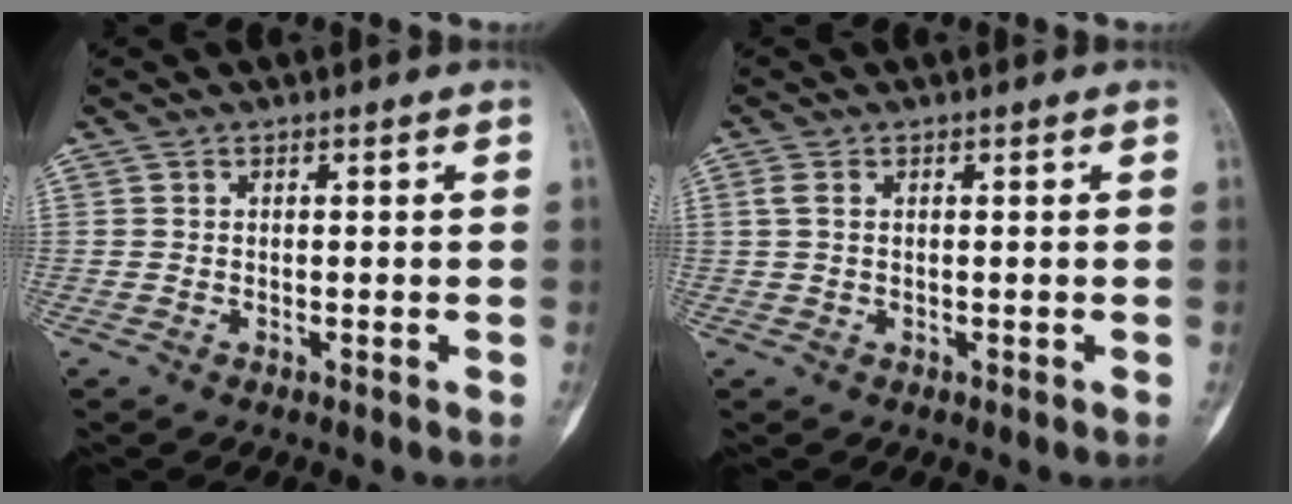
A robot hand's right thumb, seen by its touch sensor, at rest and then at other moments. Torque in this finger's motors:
{"motor_torque": [0.18, -0.29, 0.31, -0.04, -0.02]}